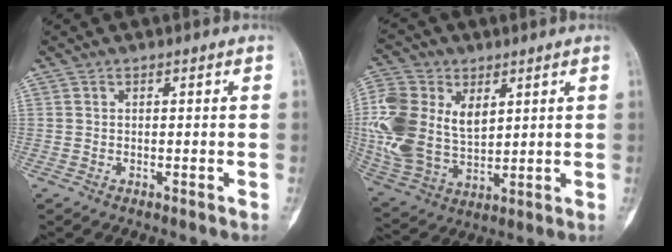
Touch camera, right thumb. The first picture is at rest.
{"total": 18.1, "force": [4.1, 12.4, 12.6], "torque": [-0.276, -0.013, 0.086]}